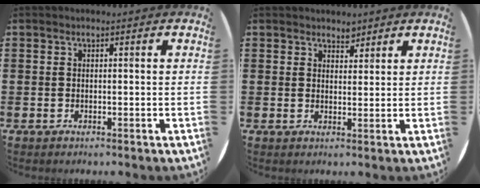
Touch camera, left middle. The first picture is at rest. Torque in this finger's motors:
{"motor_torque": [0.27, -0.19, -0.01, 0.02]}